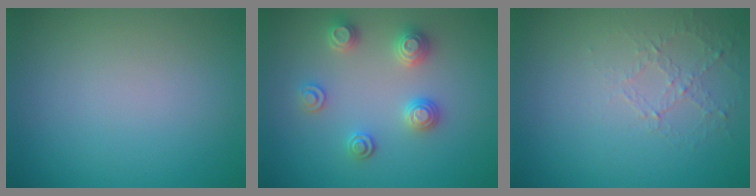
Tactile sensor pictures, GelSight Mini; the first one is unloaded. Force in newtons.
{"total": 2.9, "press": 2.8, "slide": 0.6}
{"total": 1.1, "press": 0.5, "slide": 1.0}